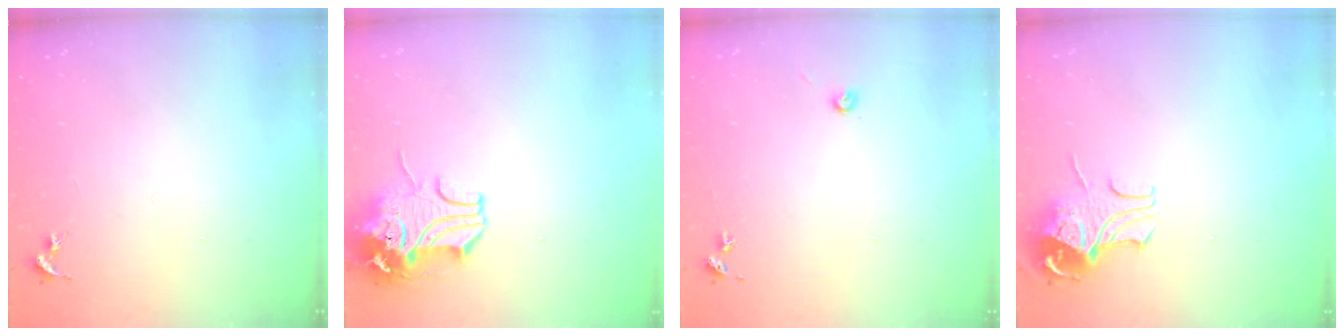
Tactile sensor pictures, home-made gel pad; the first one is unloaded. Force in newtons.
{"total": 11.8, "press": 11.6, "slide": 2.0}
{"total": 3.2, "press": 3.1, "slide": 0.4}
{"total": 9.0, "press": 8.9, "slide": 1.0}